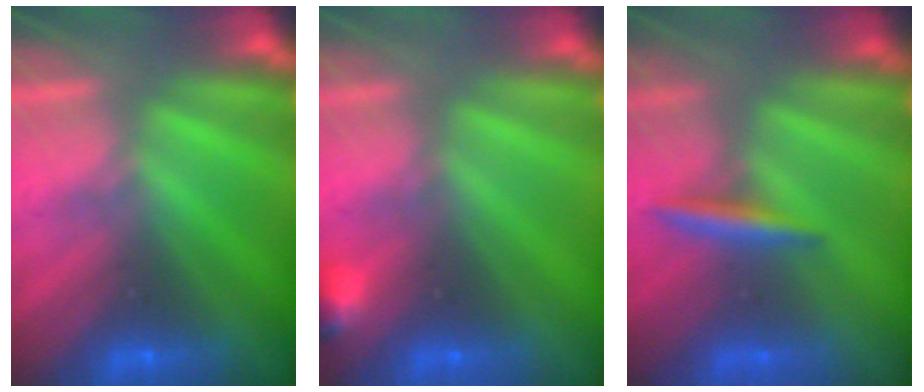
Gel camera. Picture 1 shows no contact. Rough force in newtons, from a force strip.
{"total": 3.1}
{"total": 3.3}